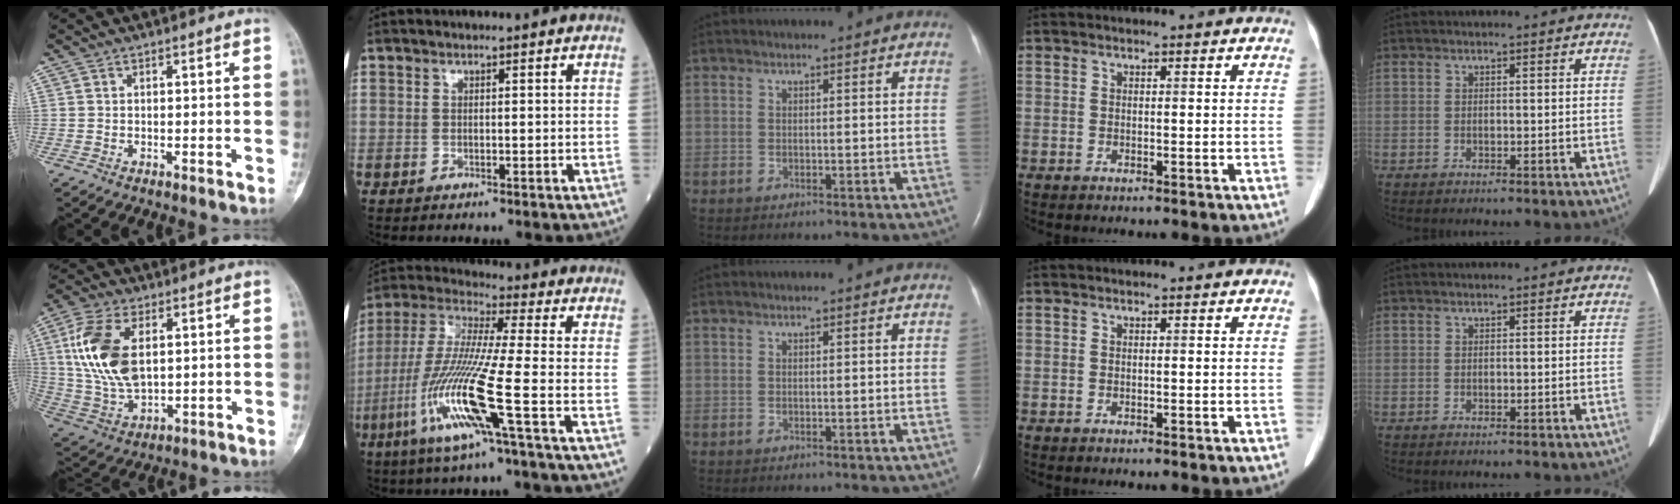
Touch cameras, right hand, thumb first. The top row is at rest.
{"thumb": {"total": 15.4, "force": [3.5, 8.5, 12.4], "torque": [-0.253, -0.008, 0.074]}, "index": {"total": 15.3, "force": [-5.8, -1.1, 14.1], "torque": [-0.306, -0.023, -0.121]}}